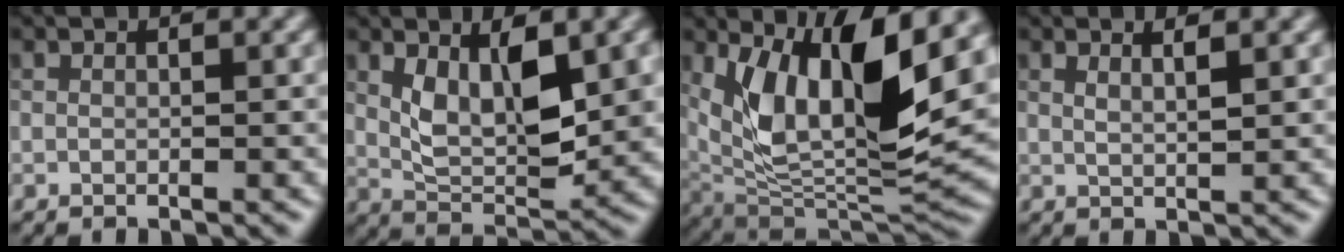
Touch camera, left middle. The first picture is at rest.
{"total": 6.1, "force": [1.2, 2.5, 5.4], "torque": [-0.108, -0.004, 0.035]}
{"total": 11.8, "force": [4.1, 4.9, 9.9], "torque": [-0.178, -0.009, 0.085]}
{"total": 1.5, "force": [0.7, 0.3, 1.2], "torque": [-0.014, 0.001, 0.017]}